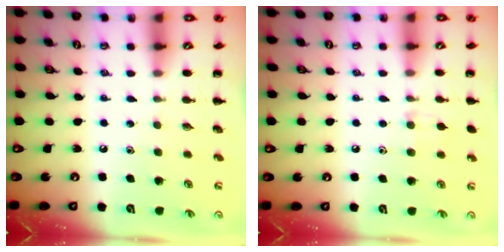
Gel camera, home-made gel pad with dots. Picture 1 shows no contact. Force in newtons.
{"total": 5.5, "press": 5.0, "slide": 2.2}